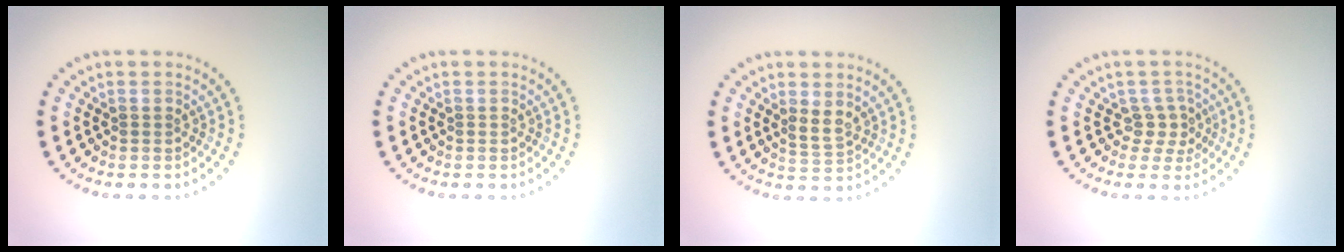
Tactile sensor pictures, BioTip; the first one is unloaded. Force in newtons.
{"total": 0.0}
{"total": 1.7, "press": 1.3, "slide": 1.0}
{"total": 2.1, "press": 1.5, "slide": 1.4}